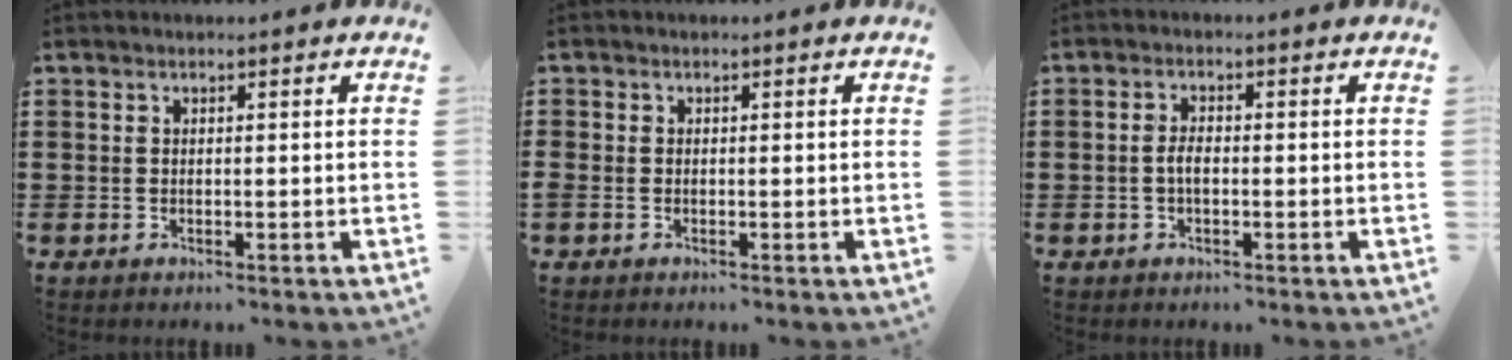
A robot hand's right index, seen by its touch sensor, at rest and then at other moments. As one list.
[{"total": 0.6, "force": [-0.4, 0.3, 0.2], "torque": [-0.005, 0.000, -0.008]}, {"total": 2.2, "force": [-0.6, 0.8, 1.9], "torque": [-0.044, -0.001, -0.013]}]